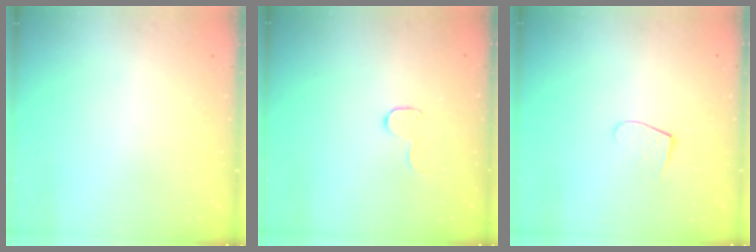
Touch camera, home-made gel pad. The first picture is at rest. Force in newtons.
{"total": 6.4, "press": 6.4, "slide": 0.4}
{"total": 5.8, "press": 5.8, "slide": 0.7}